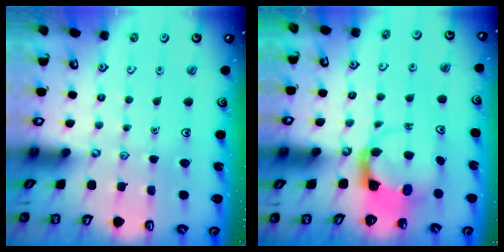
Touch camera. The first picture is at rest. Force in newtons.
{"total": 3.9, "press": 3.9, "slide": 0.5}